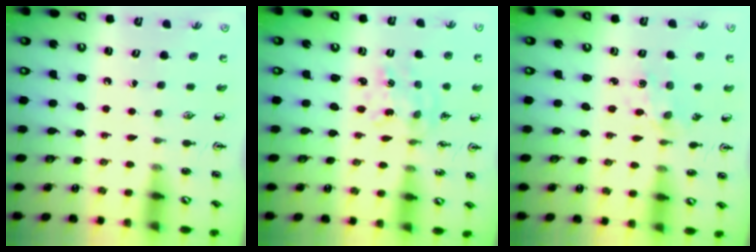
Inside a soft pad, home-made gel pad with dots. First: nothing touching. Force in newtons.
{"total": 1.5, "press": 1.5, "slide": 0.1}
{"total": 1.9, "press": 1.9, "slide": 0.2}